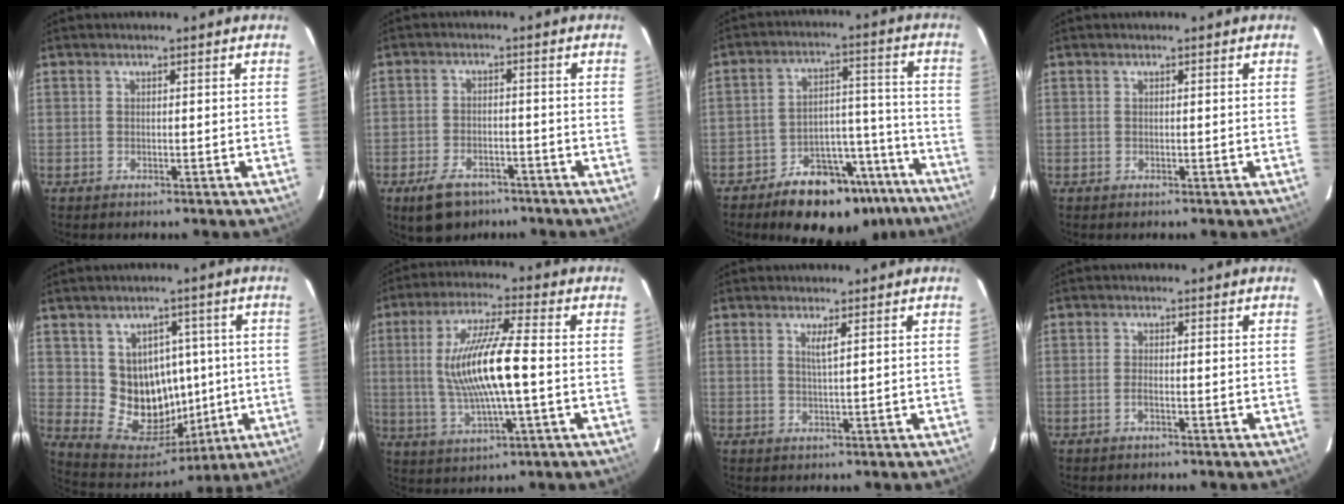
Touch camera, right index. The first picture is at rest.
{"total": 8.2, "force": [-5.6, 4.7, 3.8], "torque": [-0.093, 0.001, -0.083]}
{"total": 18.7, "force": [-14.4, 9.1, 7.7], "torque": [-0.119, 0.051, -0.182]}
{"total": 0.0}
{"total": 12.6, "force": [0.8, 11.7, 4.6], "torque": [-0.093, 0.007, 0.036]}
{"total": 14.2, "force": [-0.3, 2.4, 14.0], "torque": [-0.268, -0.001, 0.000]}
{"total": 1.8, "force": [0.9, -0.2, 1.6], "torque": [-0.027, -0.002, 0.015]}
{"total": 1.2, "force": [-0.7, 0.3, 1.0], "torque": [-0.023, 0.000, -0.013]}